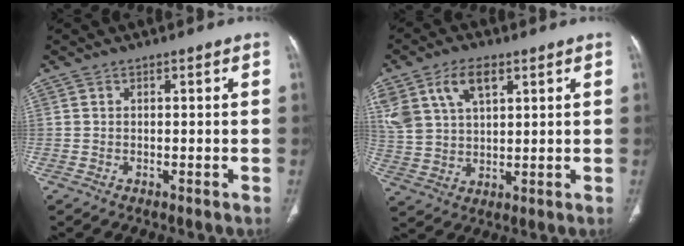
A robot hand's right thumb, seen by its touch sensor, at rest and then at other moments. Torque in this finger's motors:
{"motor_torque": [1.42, 1.36, 1.10, 0.94, 0.10]}